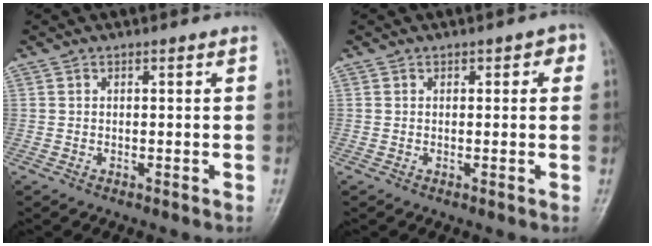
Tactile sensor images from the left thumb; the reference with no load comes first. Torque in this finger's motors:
{"motor_torque": [-0.05, 0.15, -0.21, -0.18, -0.01]}